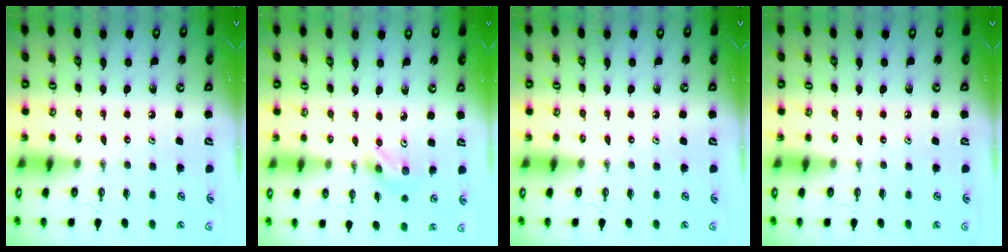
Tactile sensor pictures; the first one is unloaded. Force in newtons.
{"total": 2.7, "press": 2.7, "slide": 0.3}
{"total": 0.0}
{"total": 0.0}